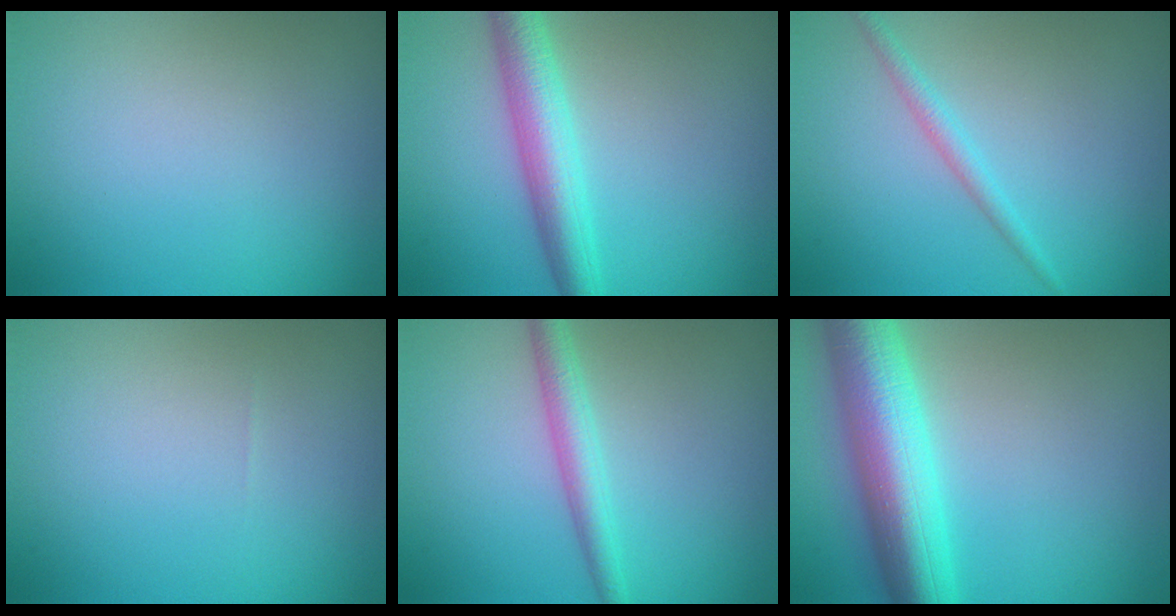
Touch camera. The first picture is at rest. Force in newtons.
{"total": 5.1, "press": 5.1, "slide": 0.1}
{"total": 1.6, "press": 1.6, "slide": 0.1}
{"total": 0.0}
{"total": 2.9, "press": 2.9, "slide": 0.1}
{"total": 9.9, "press": 9.9, "slide": 0.0}